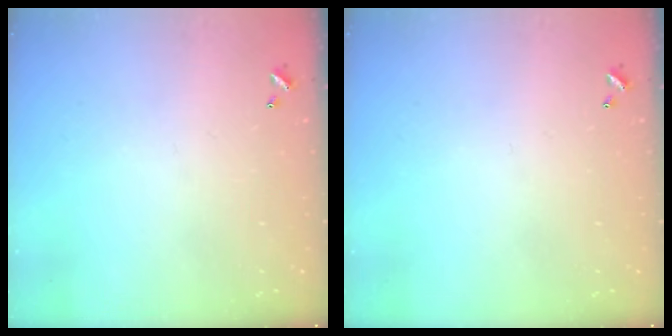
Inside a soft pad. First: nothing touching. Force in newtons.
{"total": 0.0}